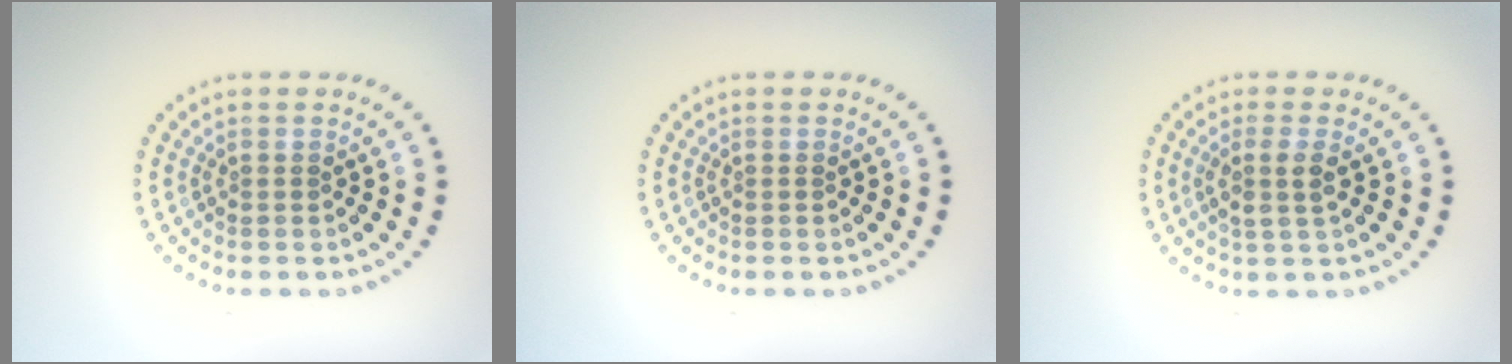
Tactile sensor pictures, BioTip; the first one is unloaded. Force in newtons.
{"total": 0.0}
{"total": 2.1, "press": 1.8, "slide": 0.9}